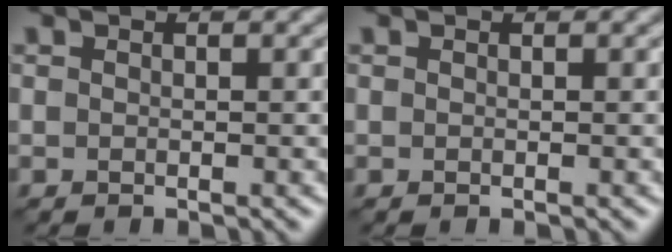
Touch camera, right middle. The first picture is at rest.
{"total": 0.0}